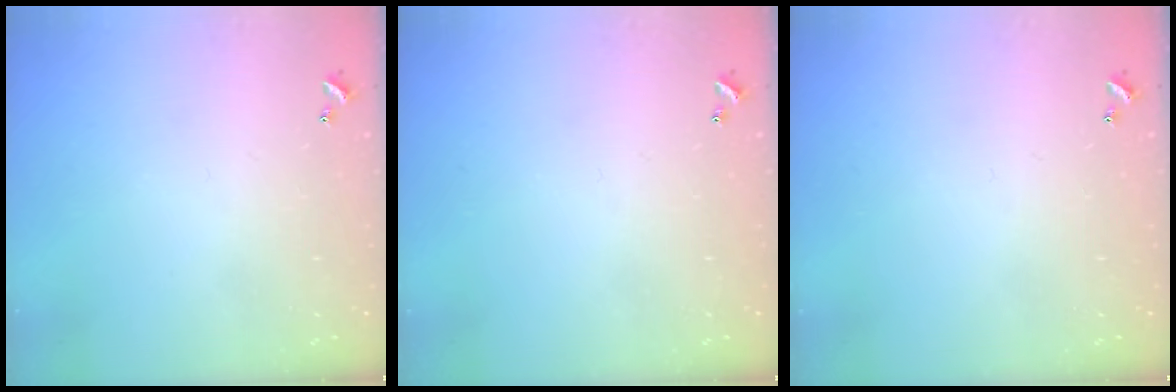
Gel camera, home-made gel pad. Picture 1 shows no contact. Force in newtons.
{"total": 0.0}
{"total": 0.0}